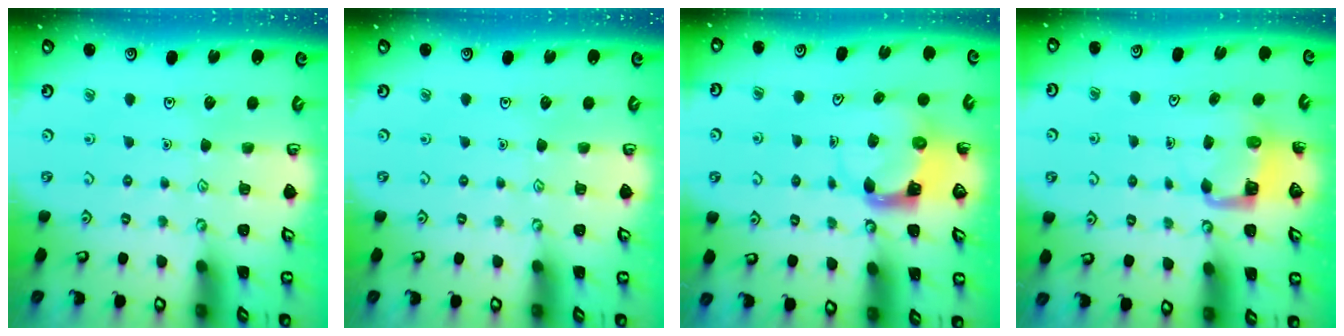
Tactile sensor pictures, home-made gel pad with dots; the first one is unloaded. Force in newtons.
{"total": 0.0}
{"total": 3.9, "press": 3.9, "slide": 0.6}
{"total": 4.1, "press": 4.1, "slide": 0.1}